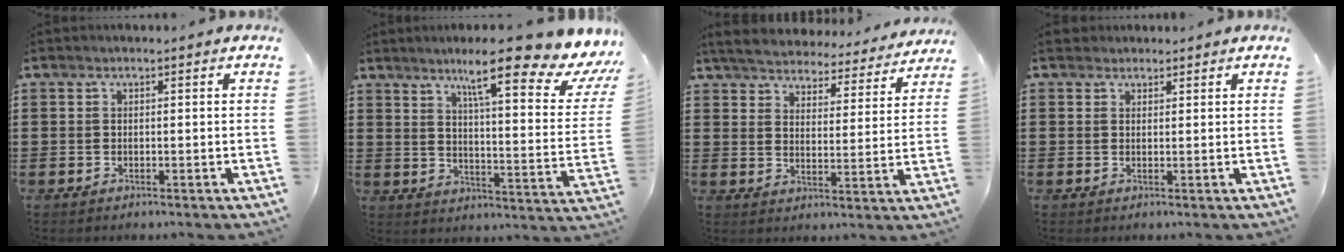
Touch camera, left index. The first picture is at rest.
{"total": 13.2, "force": [9.0, 0.2, 9.6], "torque": [-0.163, -0.055, 0.130]}
{"total": 4.9, "force": [4.9, 0.3, 0.4], "torque": [-0.035, -0.036, 0.083]}
{"total": 1.5, "force": [1.3, 0.7, 0.1], "torque": [-0.006, 0.004, 0.026]}